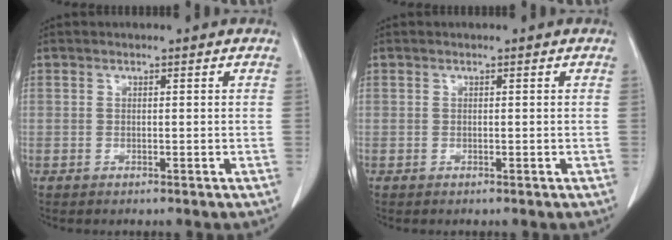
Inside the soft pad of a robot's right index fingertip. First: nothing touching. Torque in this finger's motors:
{"motor_torque": [-0.01, 0.04, -0.02, -0.01]}